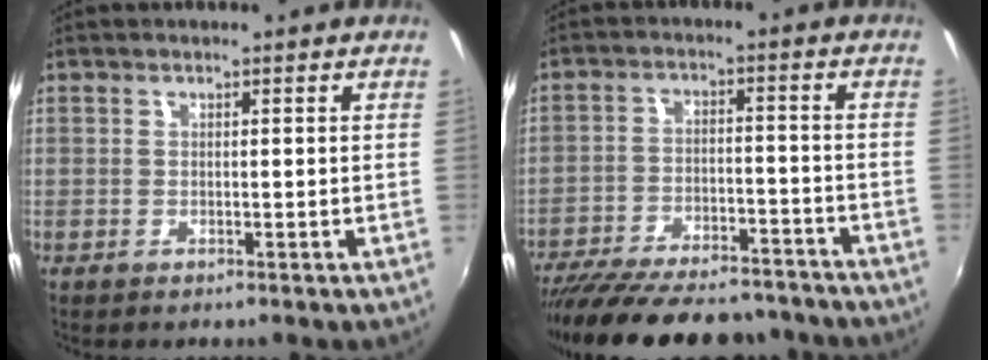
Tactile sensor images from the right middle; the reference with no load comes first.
{"total": 23.4, "force": [-20.2, 6.7, 9.6], "torque": [-0.192, -0.016, -0.280]}